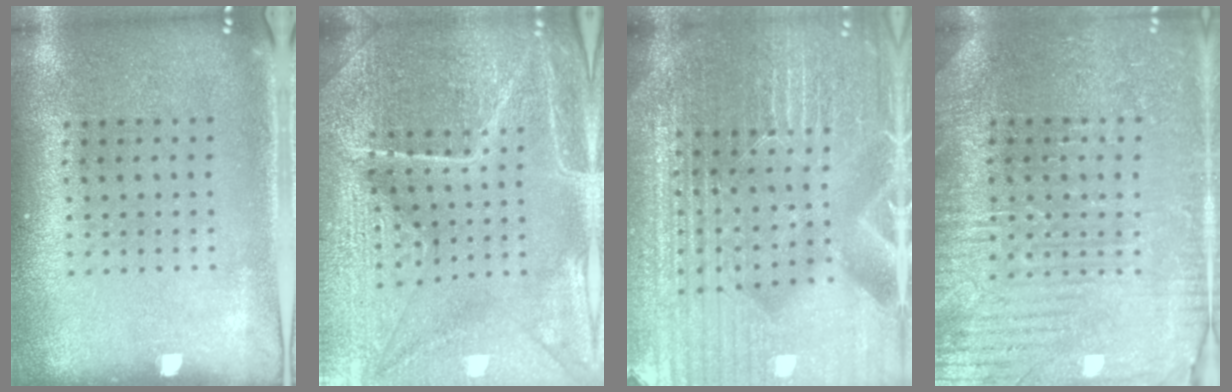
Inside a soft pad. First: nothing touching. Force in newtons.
{"total": 5.1, "press": 4.8, "slide": 1.8}
{"total": 5.7, "press": 5.2, "slide": 2.3}
{"total": 3.8, "press": 3.7, "slide": 1.0}